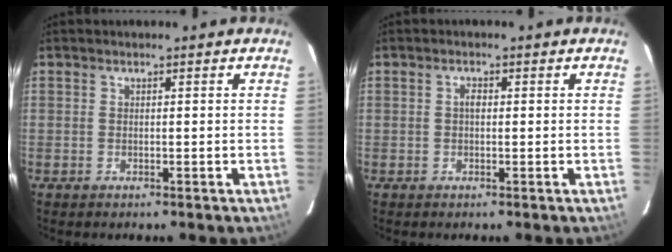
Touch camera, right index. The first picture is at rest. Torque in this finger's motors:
{"motor_torque": [0.18, -0.07, 0.09, 0.03]}